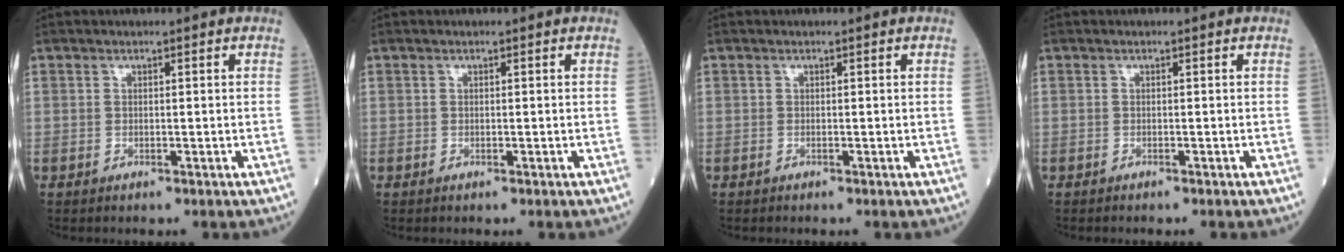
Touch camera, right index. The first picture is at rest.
{"total": 0.0}
{"total": 0.0}
{"total": 0.9, "force": [-0.8, 0.1, 0.3], "torque": [0.000, 0.001, -0.013]}